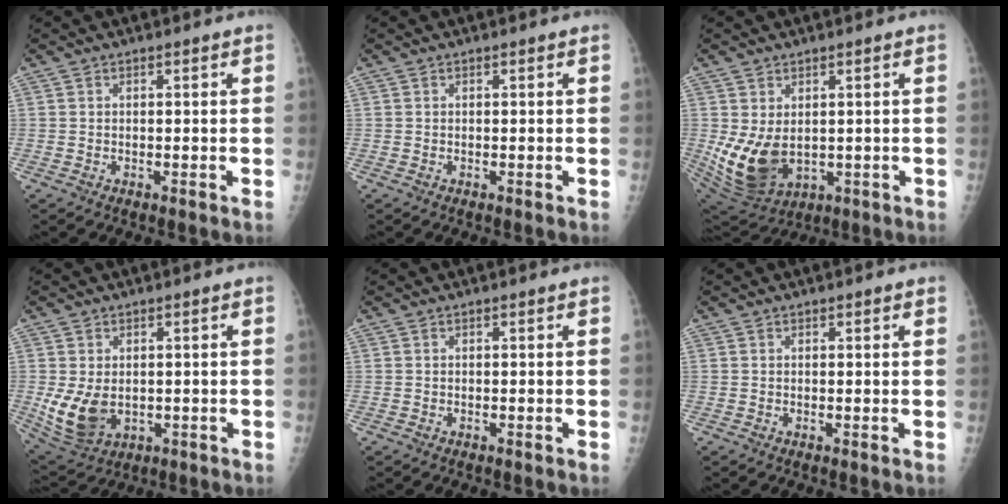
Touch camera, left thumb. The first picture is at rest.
{"total": 0.0}
{"total": 10.6, "force": [0.0, 7.2, 7.8], "torque": [-0.143, -0.017, 0.028]}
{"total": 8.4, "force": [-0.5, 5.9, 5.9], "torque": [-0.109, -0.012, 0.011]}
{"total": 0.0}
{"total": 0.8, "force": [0.5, 0.3, 0.5], "torque": [-0.003, -0.001, 0.004]}